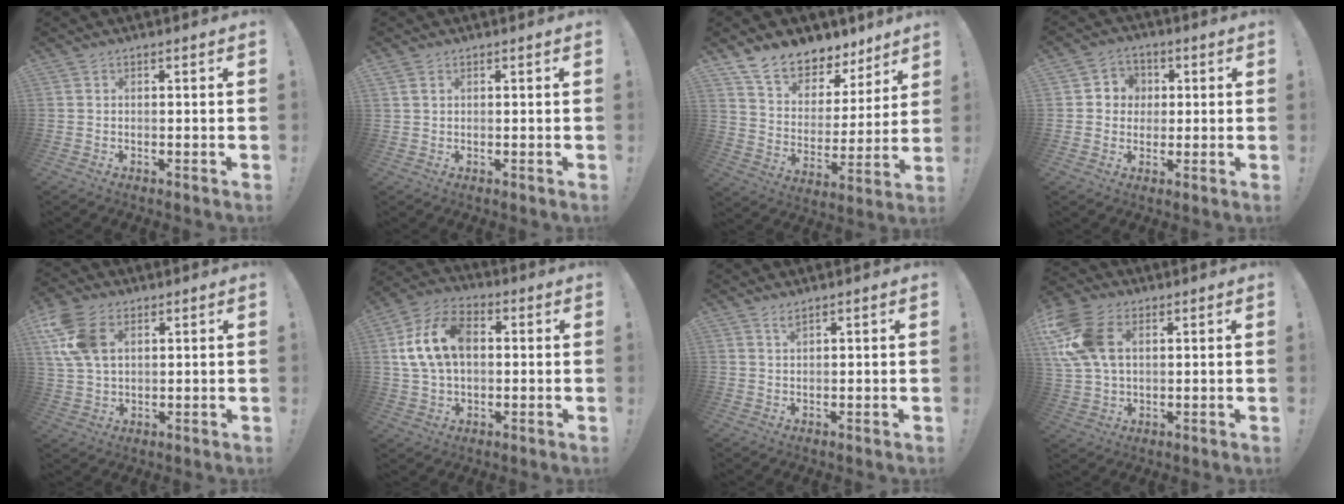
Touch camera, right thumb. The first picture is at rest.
{"total": 1.7, "force": [0.9, 1.1, 0.9], "torque": [-0.026, 0.006, 0.019]}
{"total": 12.4, "force": [10.4, 5.6, 3.7], "torque": [-0.078, -0.083, 0.190]}
{"total": 6.0, "force": [0.1, 5.9, 1.2], "torque": [-0.019, 0.007, 0.004]}
{"total": 12.4, "force": [4.5, 8.1, 8.3], "torque": [-0.178, 0.002, 0.089]}
{"total": 15.6, "force": [2.6, 10.6, 11.1], "torque": [-0.204, 0.007, 0.049]}
{"total": 1.9, "force": [1.5, 0.3, 1.1], "torque": [-0.016, -0.004, 0.026]}
{"total": 16.1, "force": [4.7, 10.6, 11.2], "torque": [-0.237, 0.001, 0.091]}